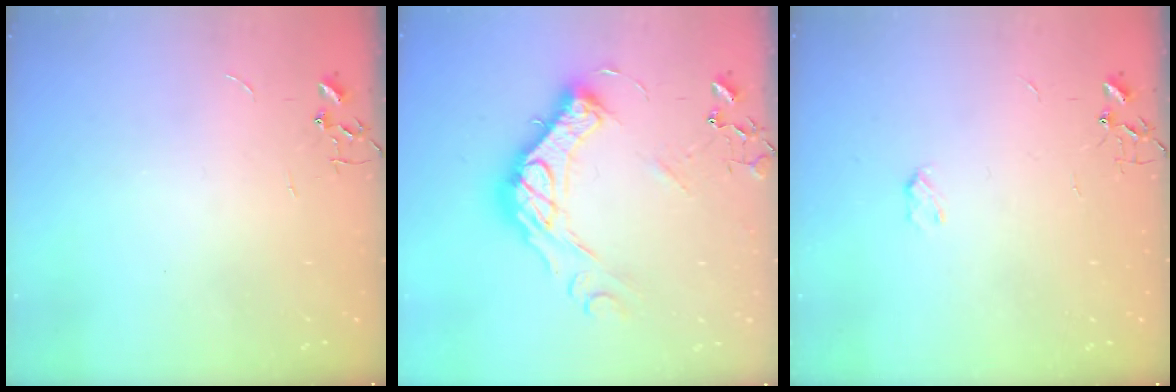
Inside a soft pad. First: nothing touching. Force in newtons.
{"total": 18.0, "press": 18.0, "slide": 1.2}
{"total": 2.8, "press": 2.8, "slide": 0.5}